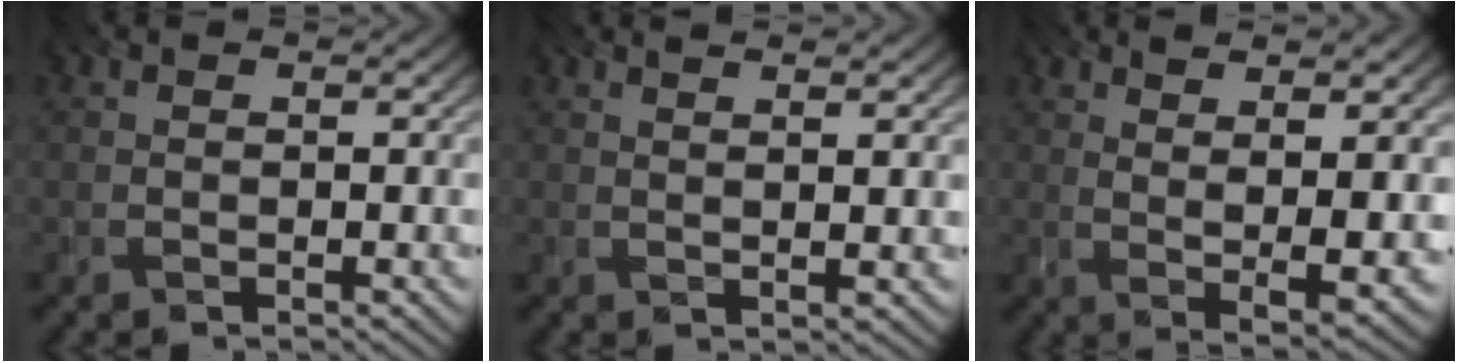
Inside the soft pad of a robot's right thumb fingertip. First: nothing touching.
{"total": 3.3, "force": [2.3, 0.2, 2.3], "torque": [-0.030, -0.001, 0.037]}
{"total": 9.4, "force": [3.1, 2.3, 8.5], "torque": [-0.126, 0.012, 0.047]}